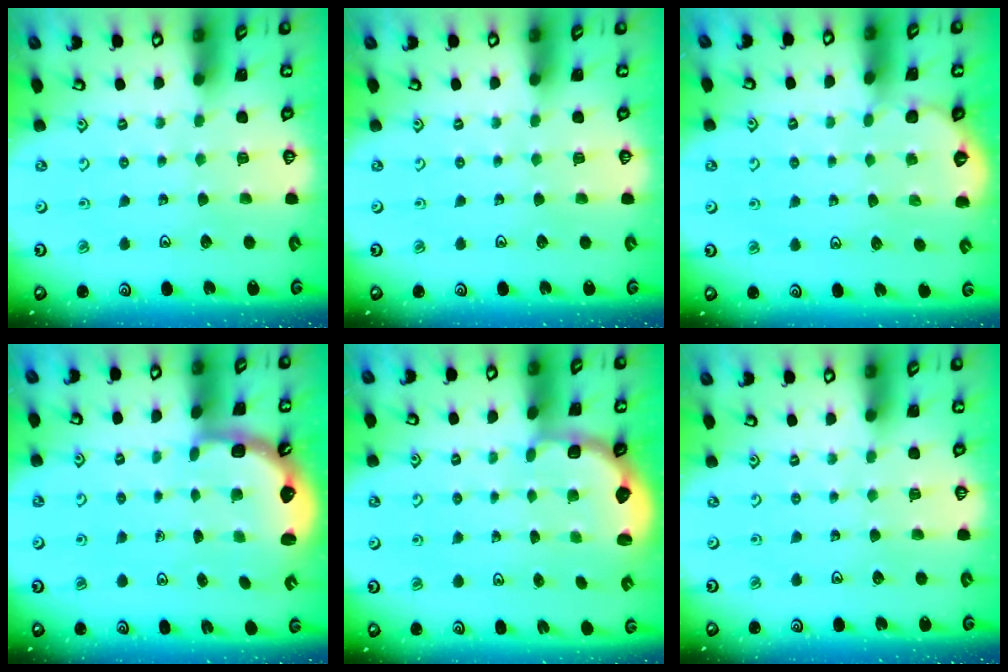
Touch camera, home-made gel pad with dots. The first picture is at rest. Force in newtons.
{"total": 0.0}
{"total": 2.0, "press": 2.0, "slide": 0.1}
{"total": 2.7, "press": 2.0, "slide": 1.9}
{"total": 2.8, "press": 2.1, "slide": 1.8}
{"total": 0.0}